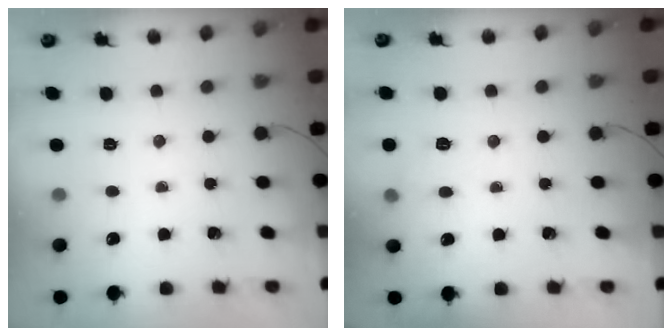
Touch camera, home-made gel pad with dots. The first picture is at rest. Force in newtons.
{"total": 5.9, "press": 5.6, "slide": 1.6}